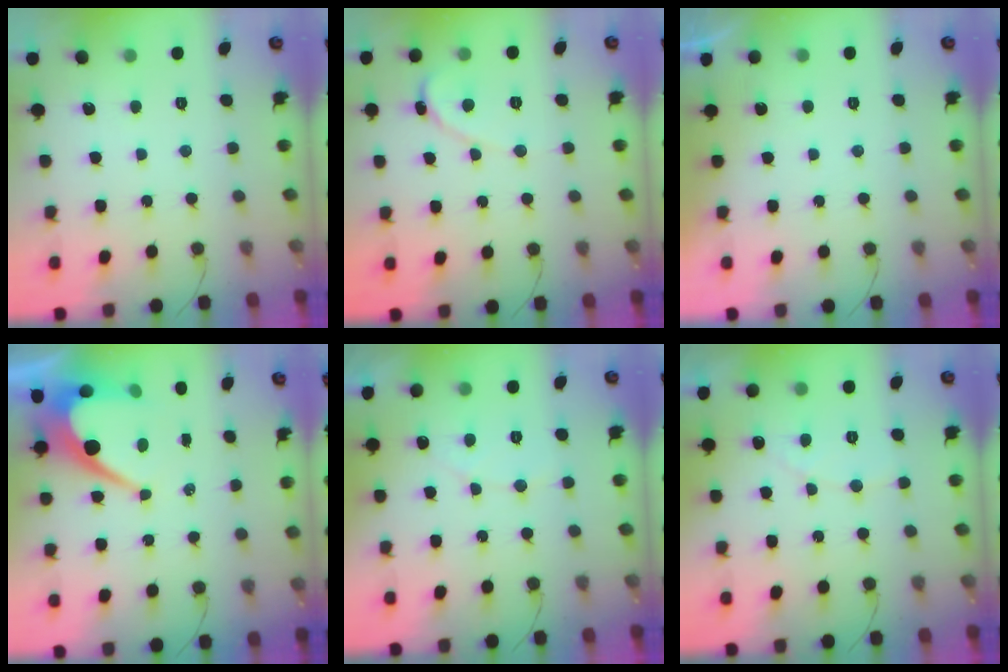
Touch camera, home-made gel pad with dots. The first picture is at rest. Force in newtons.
{"total": 1.6, "press": 1.6, "slide": 0.0}
{"total": 0.8, "press": 0.8, "slide": 0.1}
{"total": 11.5, "press": 11.4, "slide": 0.8}
{"total": 4.1, "press": 4.1, "slide": 0.3}
{"total": 4.3, "press": 4.3, "slide": 0.4}